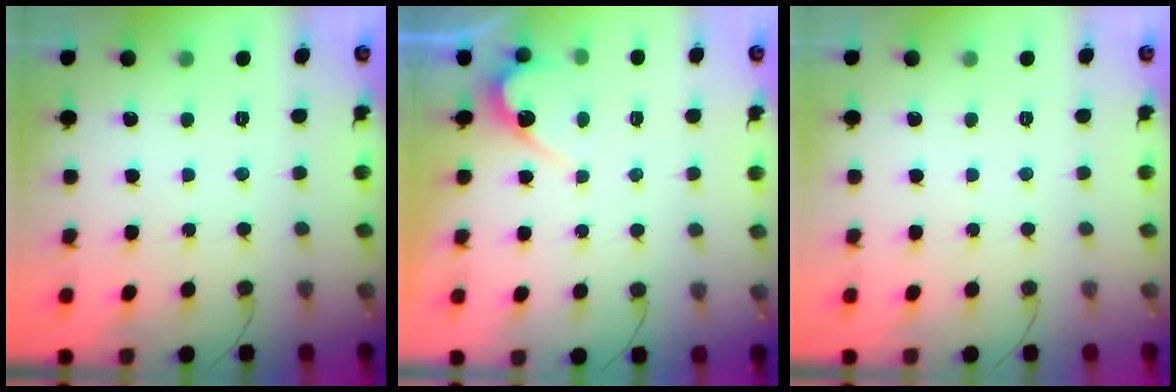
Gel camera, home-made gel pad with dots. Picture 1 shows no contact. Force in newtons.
{"total": 5.9, "press": 5.9, "slide": 0.2}
{"total": 0.0}